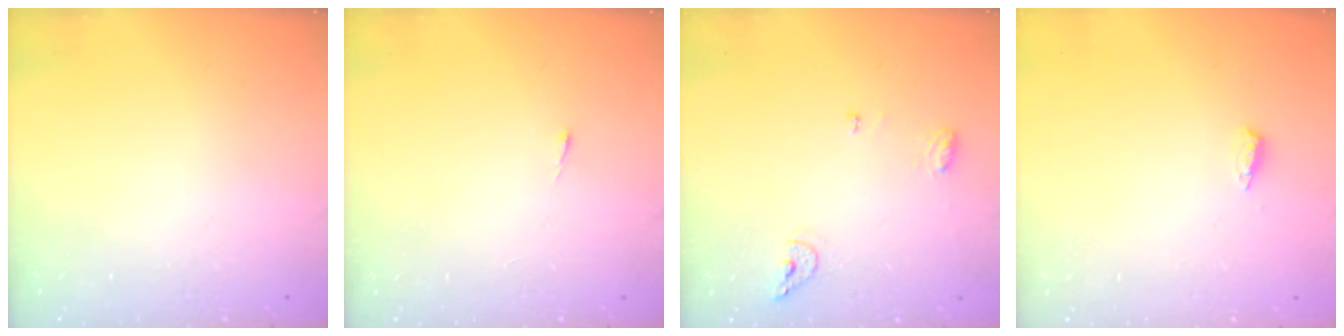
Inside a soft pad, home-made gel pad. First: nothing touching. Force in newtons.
{"total": 2.7, "press": 2.7, "slide": 0.4}
{"total": 6.6, "press": 6.5, "slide": 1.0}
{"total": 4.9, "press": 4.8, "slide": 1.2}